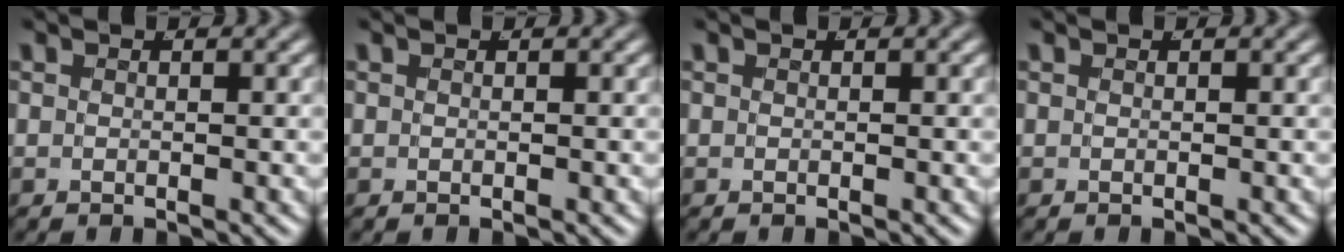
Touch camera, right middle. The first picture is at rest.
{"total": 0.0}
{"total": 0.0}
{"total": 0.0}